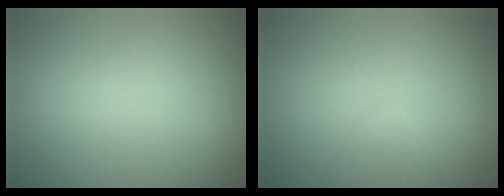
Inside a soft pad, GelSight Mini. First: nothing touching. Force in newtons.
{"total": 0.9, "press": 0.9, "slide": 0.0}